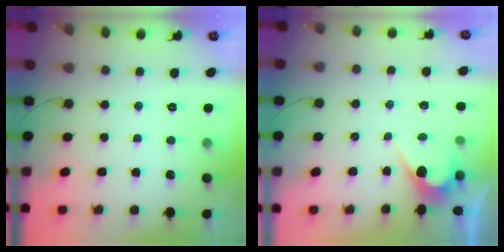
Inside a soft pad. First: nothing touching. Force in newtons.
{"total": 2.6, "press": 2.6, "slide": 0.1}